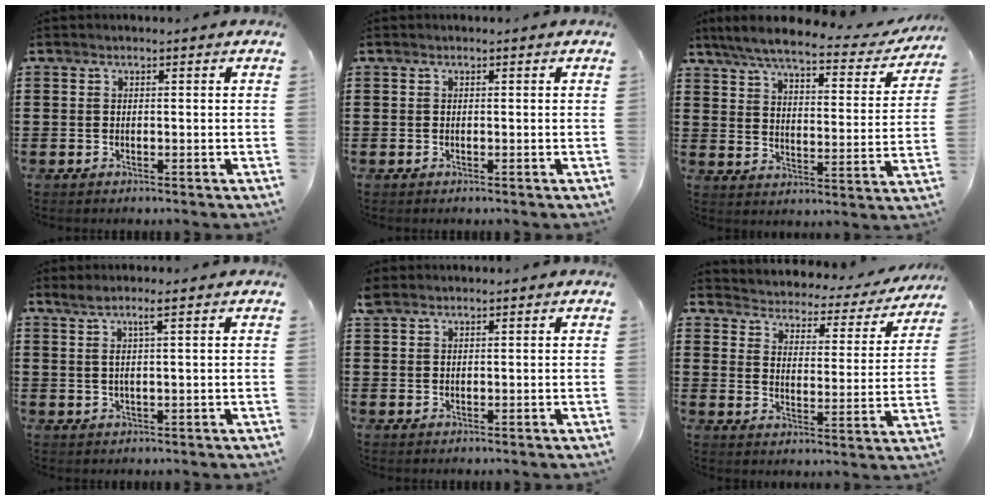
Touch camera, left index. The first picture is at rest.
{"total": 0.0}
{"total": 6.7, "force": [5.7, 0.6, 3.4], "torque": [-0.091, -0.030, 0.095]}
{"total": 2.5, "force": [0.9, -0.2, 2.3], "torque": [-0.049, -0.002, 0.012]}
{"total": 1.5, "force": [1.3, 0.5, 0.5], "torque": [-0.012, 0.002, 0.024]}
{"total": 2.6, "force": [2.5, 0.5, 0.0], "torque": [-0.021, -0.026, 0.033]}